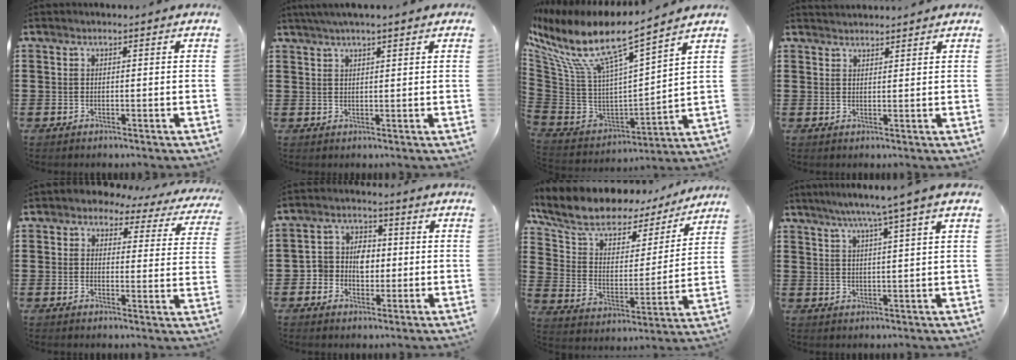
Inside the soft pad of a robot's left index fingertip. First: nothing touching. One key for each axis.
{"total": 2.6, "fx": 2.0, "fy": 0.1, "fz": 1.6, "tx": -0.034, "ty": 0.007, "tz": 0.038}
{"total": 11.2, "fx": 6.9, "fy": 2.4, "fz": 8.5, "tx": -0.194, "ty": -0.050, "tz": 0.108}
{"total": 1.7, "fx": 1.7, "fy": 0.1, "fz": -0.1, "tx": -0.001, "ty": 0.002, "tz": 0.033}
{"total": 3.7, "fx": 3.4, "fy": 1.3, "fz": 0.8, "tx": -0.029, "ty": -0.020, "tz": 0.055}
{"total": 4.9, "fx": -0.8, "fy": 4.0, "fz": 2.7, "tx": -0.063, "ty": 0.014, "tz": -0.019}
{"total": 9.3, "fx": 7.2, "fy": 4.6, "fz": 3.7, "tx": -0.110, "ty": -0.041, "tz": 0.125}
{"total": 5.5, "fx": 4.1, "fy": -0.9, "fz": 3.6, "tx": -0.081, "ty": -0.011, "tz": 0.067}